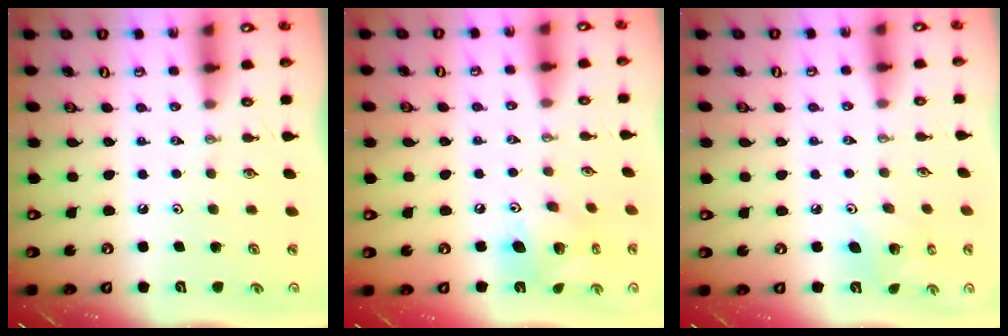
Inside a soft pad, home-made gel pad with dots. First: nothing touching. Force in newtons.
{"total": 12.2, "press": 12.1, "slide": 1.3}
{"total": 4.6, "press": 4.6, "slide": 0.1}